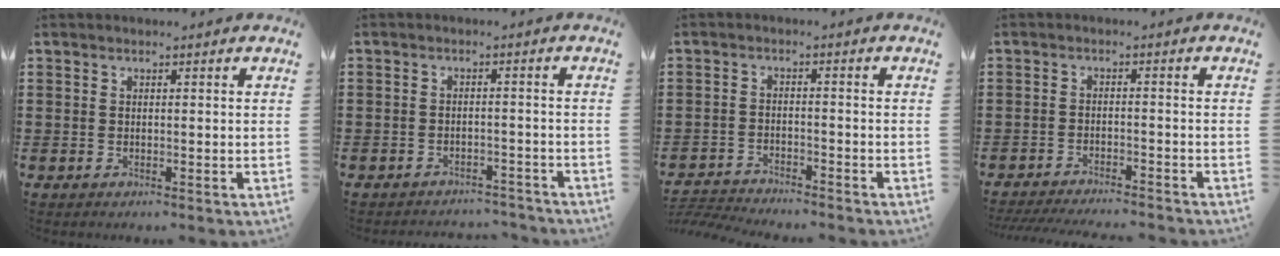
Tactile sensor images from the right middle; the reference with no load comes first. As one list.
[{"total": 2.7, "force": [-2.6, 0.4, -0.3], "torque": [-0.002, 0.003, -0.059]}, {"total": 3.4, "force": [-3.4, 0.1, 0.1], "torque": [-0.014, -0.002, -0.076]}, {"total": 3.2, "force": [-3.2, 0.0, 0.5], "torque": [-0.017, -0.003, -0.068]}]